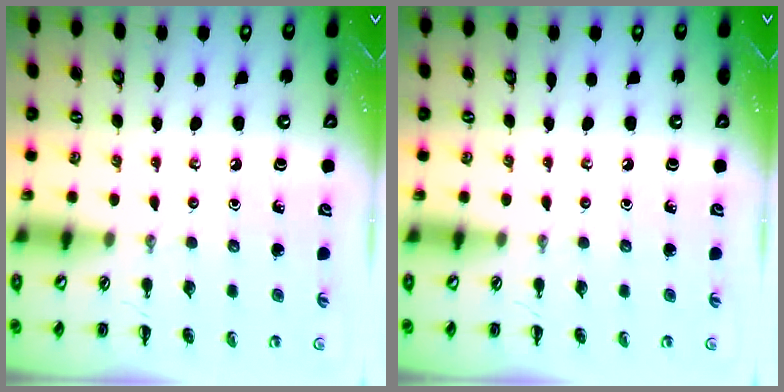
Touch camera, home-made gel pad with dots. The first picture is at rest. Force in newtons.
{"total": 0.0}